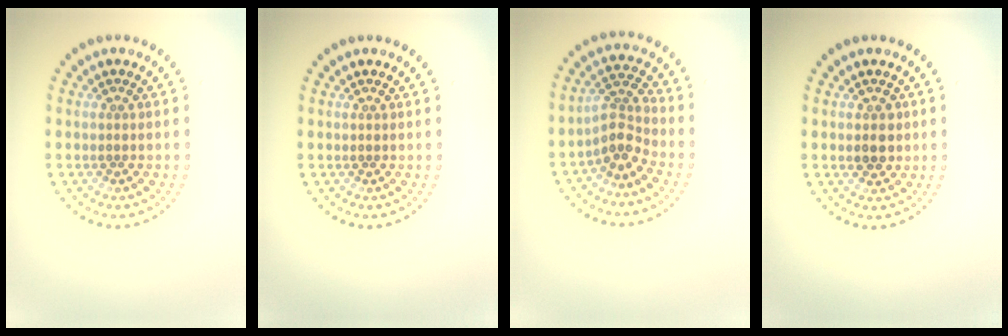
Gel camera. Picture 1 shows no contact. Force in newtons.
{"total": 0.0}
{"total": 2.9, "press": 2.2, "slide": 1.9}
{"total": 1.7, "press": 1.7, "slide": 0.3}